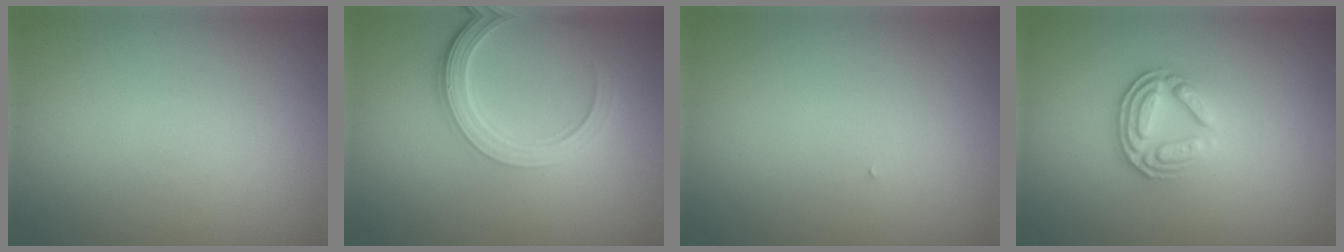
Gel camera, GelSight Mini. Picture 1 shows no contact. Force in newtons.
{"total": 4.6, "press": 3.5, "slide": 3.0}
{"total": 0.0}
{"total": 3.7, "press": 2.8, "slide": 2.5}